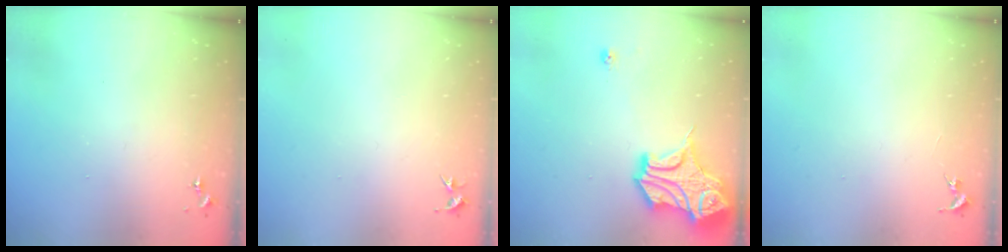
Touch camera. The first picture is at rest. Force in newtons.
{"total": 3.3, "press": 3.3, "slide": 0.4}
{"total": 17.8, "press": 17.7, "slide": 2.0}
{"total": 0.0}